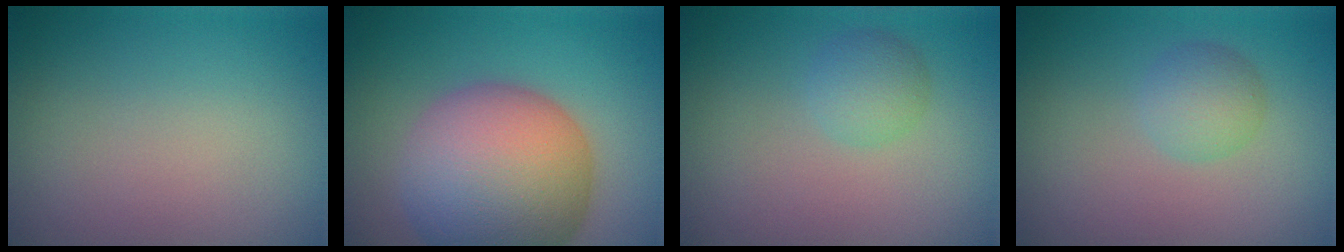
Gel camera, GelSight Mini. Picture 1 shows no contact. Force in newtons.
{"total": 13.2, "press": 13.2, "slide": 0.6}
{"total": 2.1, "press": 2.1, "slide": 0.2}
{"total": 2.3, "press": 2.3, "slide": 0.1}